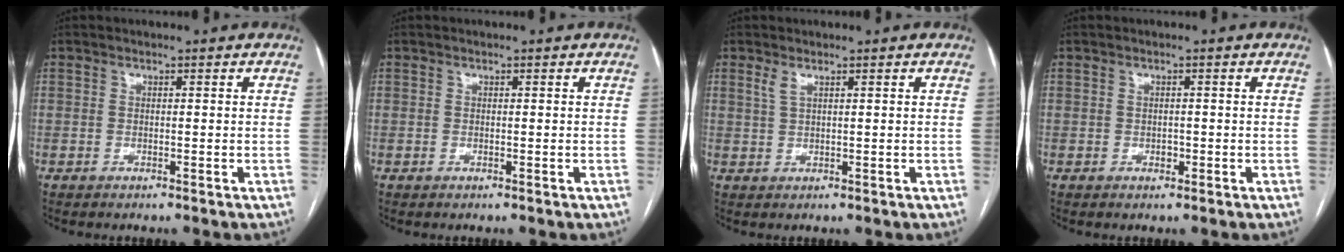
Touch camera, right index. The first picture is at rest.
{"total": 0.0}
{"total": 1.6, "force": [1.0, 0.3, 1.2], "torque": [-0.032, 0.004, 0.025]}
{"total": 0.9, "force": [-0.3, 0.7, 0.5], "torque": [-0.010, 0.001, -0.003]}